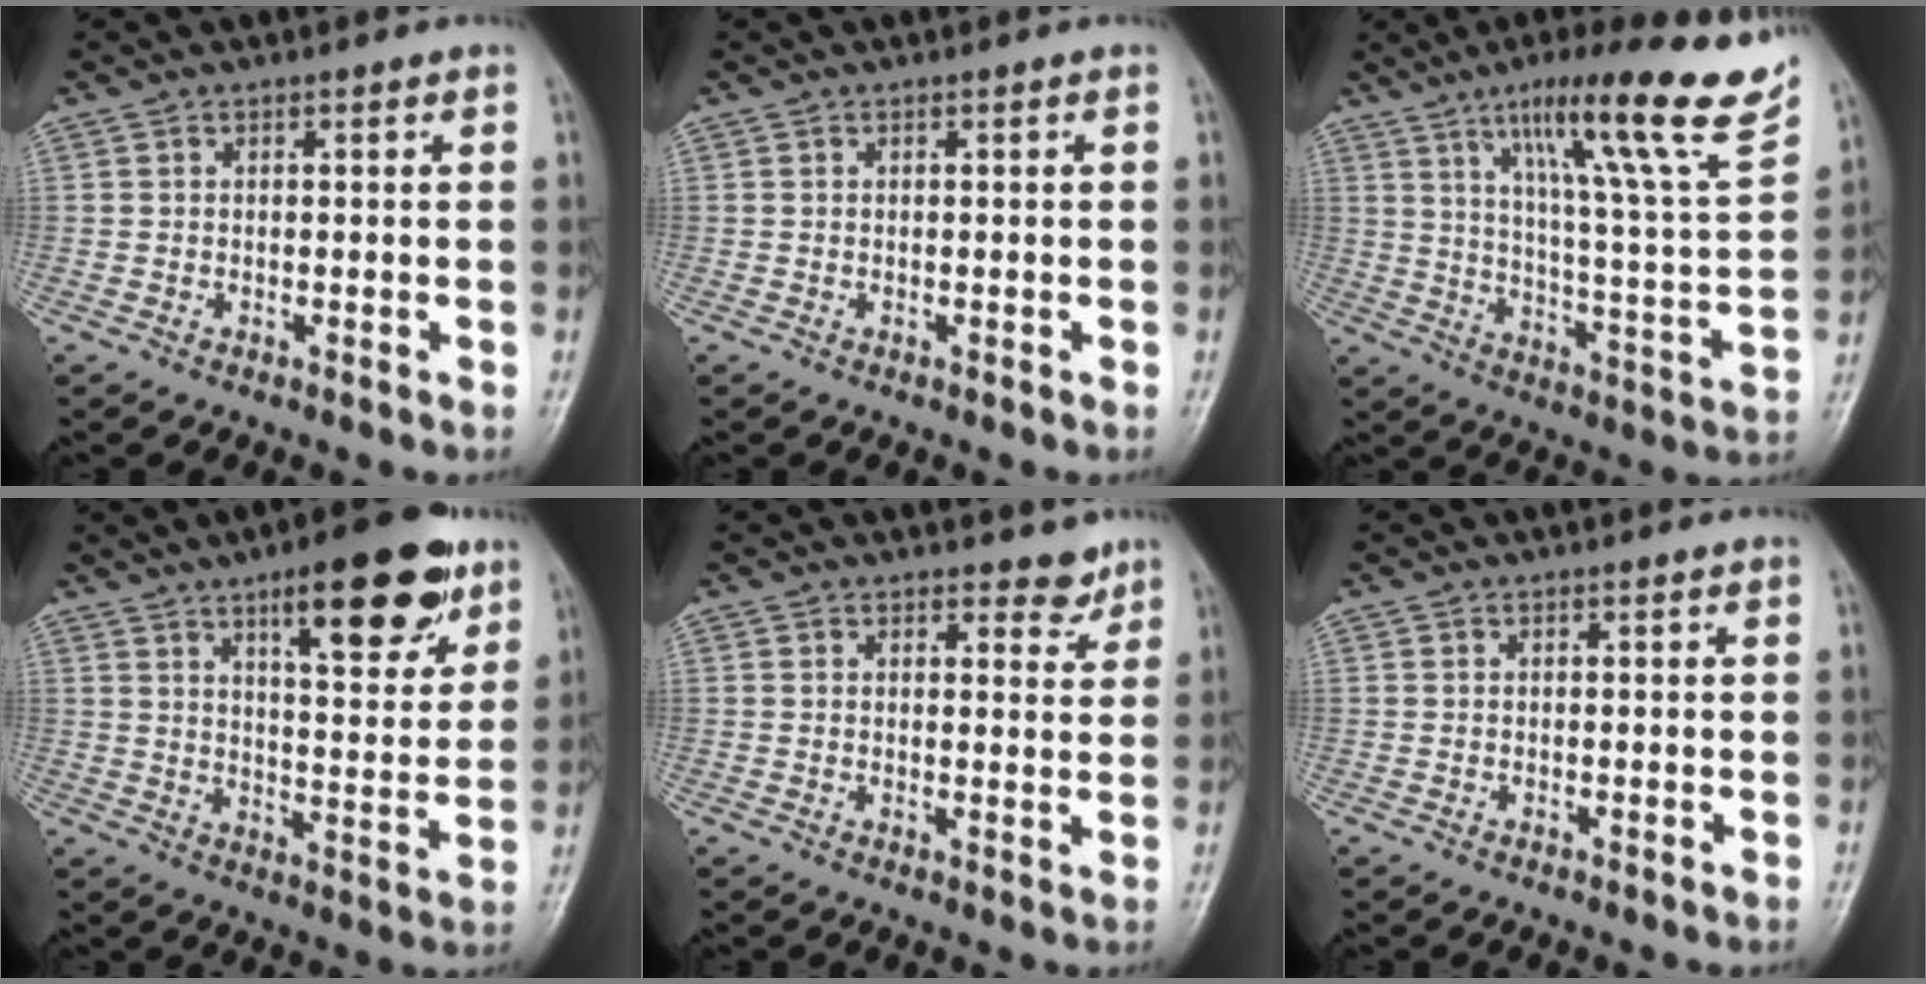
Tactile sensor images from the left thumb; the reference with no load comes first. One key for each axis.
{"total": 0.0}
{"total": 23.9, "fx": 14.3, "fy": 2.9, "fz": 19.0, "tx": -0.256, "ty": -0.047, "tz": 0.217}
{"total": 17.1, "fx": 9.8, "fy": 5.5, "fz": 12.9, "tx": -0.149, "ty": -0.042, "tz": 0.143}
{"total": 3.0, "fx": 2.5, "fy": 1.4, "fz": 1.0, "tx": 0.006, "ty": -0.018, "tz": 0.033}
{"total": 0.0}